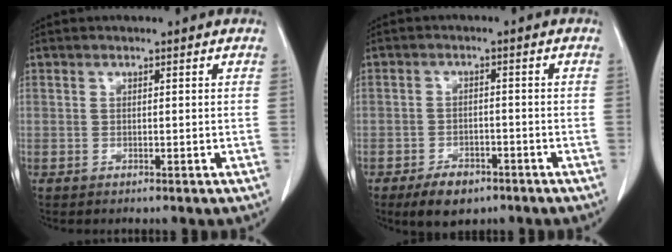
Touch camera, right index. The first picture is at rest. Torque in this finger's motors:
{"motor_torque": [0.20, -0.17, -0.02, 0.02]}